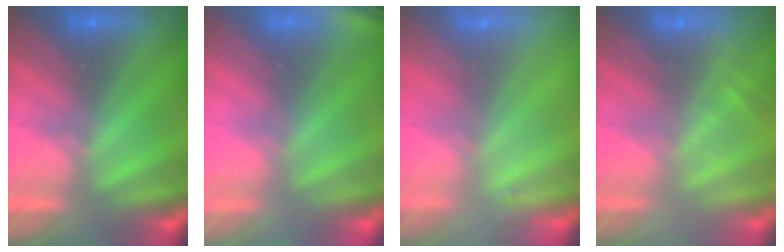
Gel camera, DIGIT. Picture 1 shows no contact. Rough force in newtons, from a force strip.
{"total": 2.3}
{"total": 2.2}
{"total": 2.0}